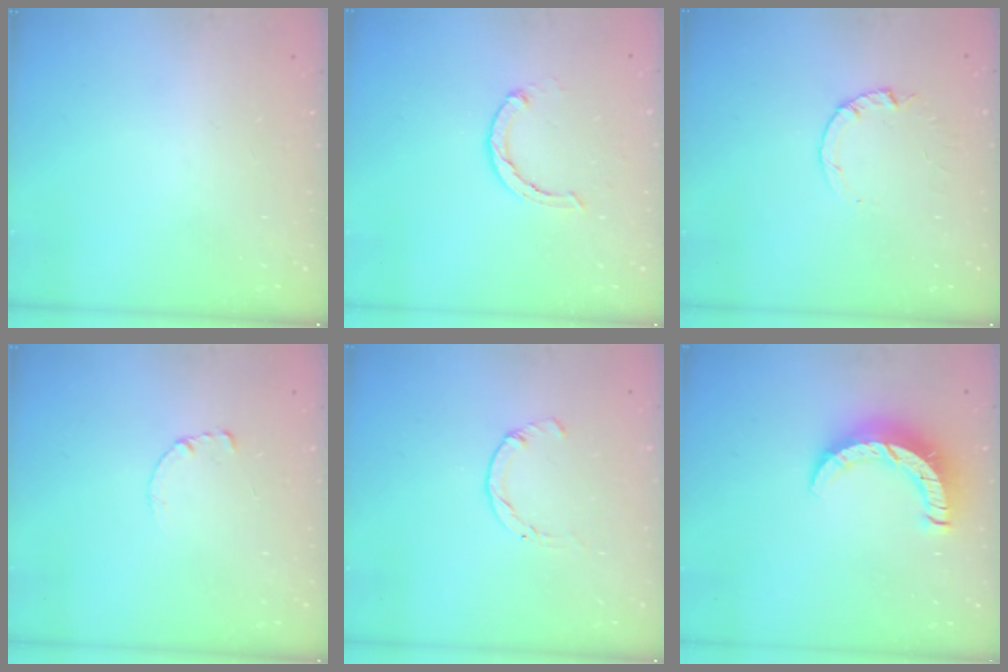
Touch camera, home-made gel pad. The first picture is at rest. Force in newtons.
{"total": 2.3, "press": 2.3, "slide": 0.2}
{"total": 1.0, "press": 0.9, "slide": 0.3}
{"total": 0.7, "press": 0.6, "slide": 0.1}
{"total": 0.0}
{"total": 9.9, "press": 9.9, "slide": 0.6}